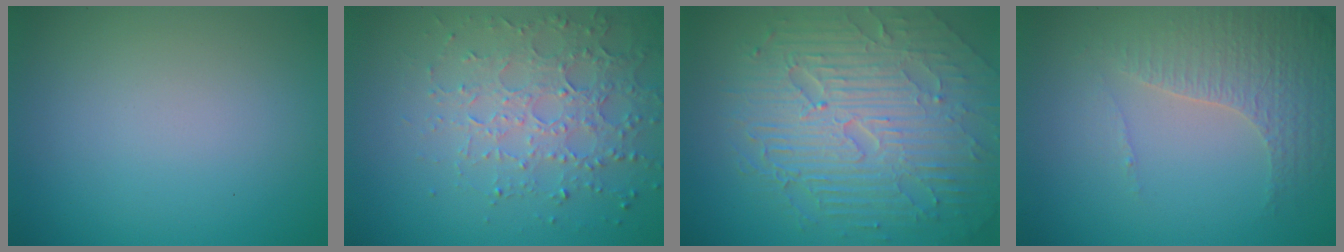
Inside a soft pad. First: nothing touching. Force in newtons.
{"total": 4.0, "press": 4.0, "slide": 0.3}
{"total": 9.8, "press": 6.5, "slide": 7.3}
{"total": 4.3, "press": 3.1, "slide": 3.0}